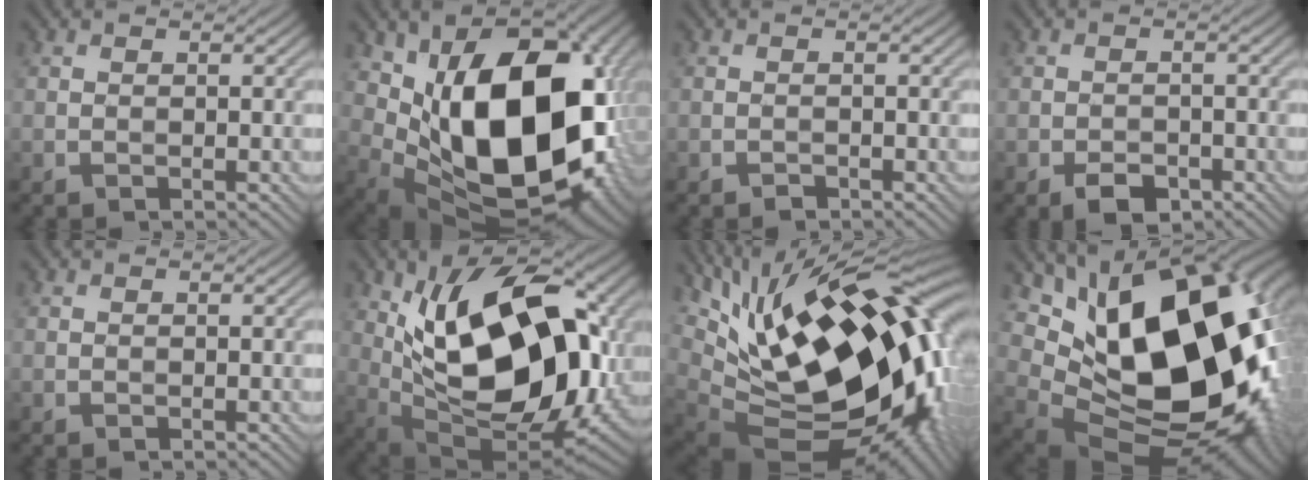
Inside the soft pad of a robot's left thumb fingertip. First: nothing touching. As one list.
[{"total": 19.6, "force": [1.4, 12.0, 15.4], "torque": [-0.248, -0.042, 0.043]}, {"total": 0.7, "force": [-0.6, 0.3, 0.2], "torque": [0.000, -0.001, -0.011]}, {"total": 3.5, "force": [-2.1, 1.9, 2.0], "torque": [-0.030, -0.005, -0.039]}, {"total": 0.0}, {"total": 18.2, "force": [3.2, 10.2, 14.8], "torque": [-0.247, -0.006, 0.057]}, {"total": 21.8, "force": [5.0, 11.0, 18.1], "torque": [-0.305, 0.007, 0.105]}, {"total": 21.6, "force": [4.7, 13.4, 16.3], "torque": [-0.275, -0.029, 0.120]}]